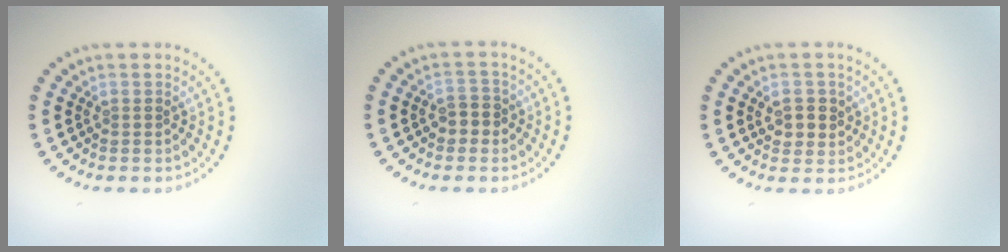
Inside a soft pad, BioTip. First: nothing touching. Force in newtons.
{"total": 1.9, "press": 1.9, "slide": 0.5}
{"total": 2.4, "press": 2.3, "slide": 0.6}